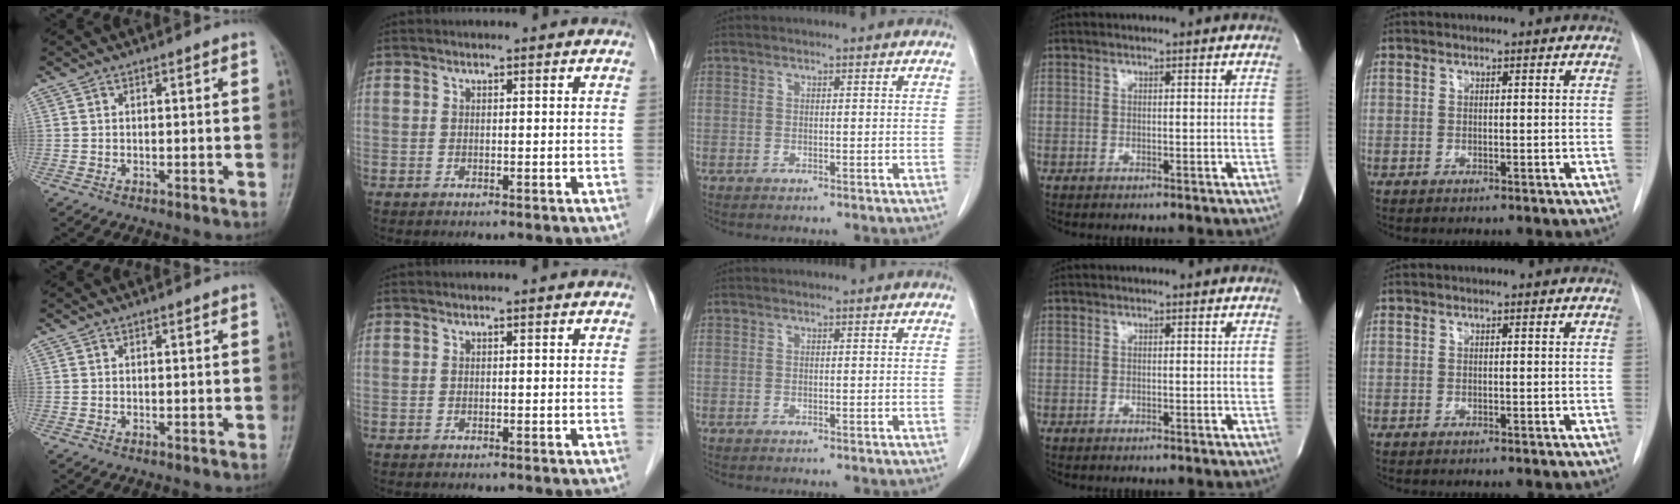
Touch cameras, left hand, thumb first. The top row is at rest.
{}